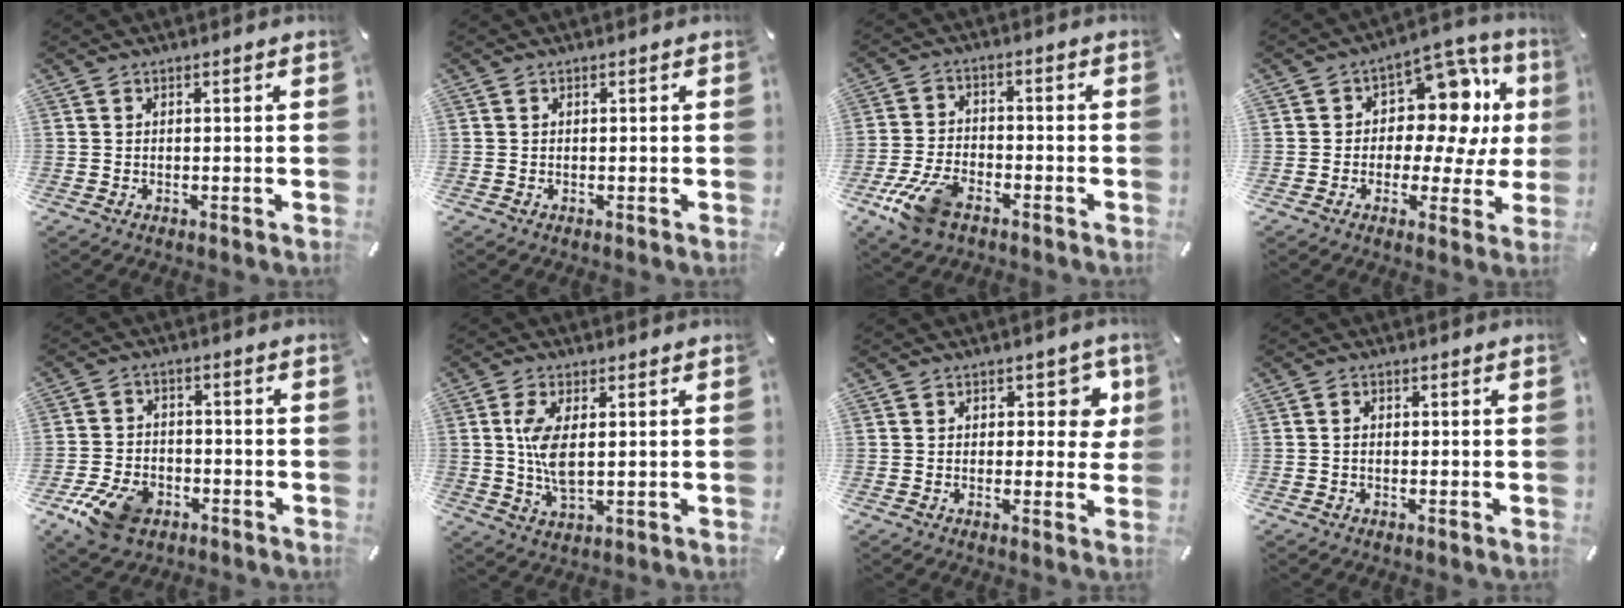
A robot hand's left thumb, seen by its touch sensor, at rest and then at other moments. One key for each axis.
{"total": 0.0}
{"total": 9.7, "fx": -5.9, "fy": 5.1, "fz": 5.8, "tx": -0.125, "ty": 0.023, "tz": -0.109}
{"total": 14.1, "fx": 3.7, "fy": 9.3, "fz": 9.9, "tx": -0.141, "ty": -0.032, "tz": 0.064}
{"total": 9.5, "fx": -5.1, "fy": 6.2, "fz": 5.0, "tx": -0.108, "ty": 0.024, "tz": -0.092}
{"total": 7.7, "fx": 1.0, "fy": 3.4, "fz": 6.8, "tx": -0.150, "ty": -0.007, "tz": 0.011}
{"total": 6.2, "fx": 2.2, "fy": 4.1, "fz": 4.1, "tx": -0.032, "ty": -0.006, "tz": 0.029}
{"total": 1.1, "fx": -0.2, "fy": 0.7, "fz": 0.8, "tx": -0.017, "ty": 0.003, "tz": -0.005}